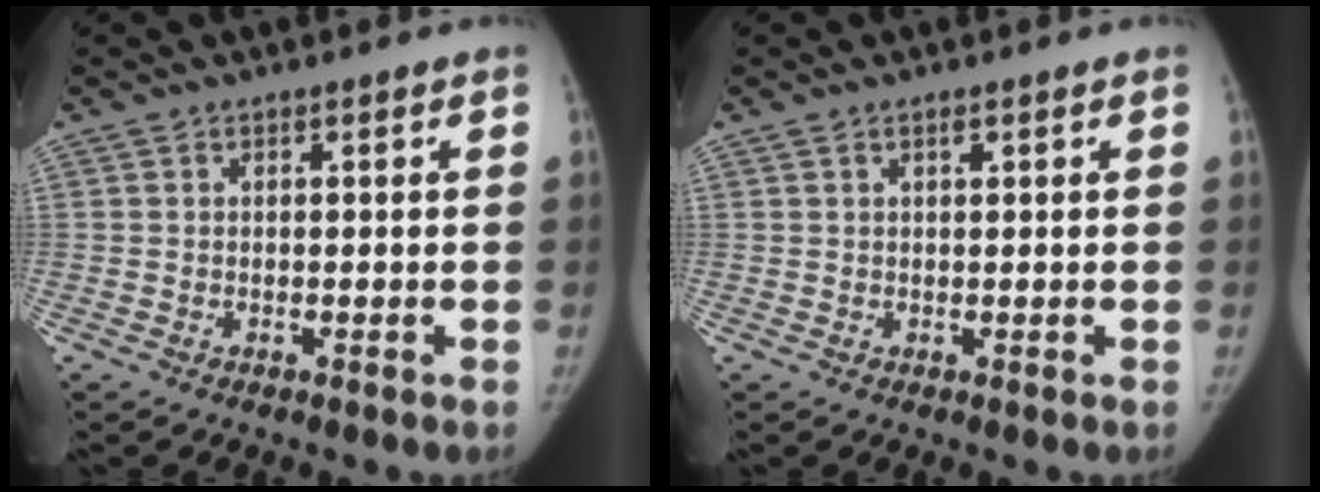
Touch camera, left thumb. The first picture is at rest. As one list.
[{"total": 0.9, "force": [0.5, 0.2, 0.7], "torque": [-0.010, 0.003, 0.008]}]